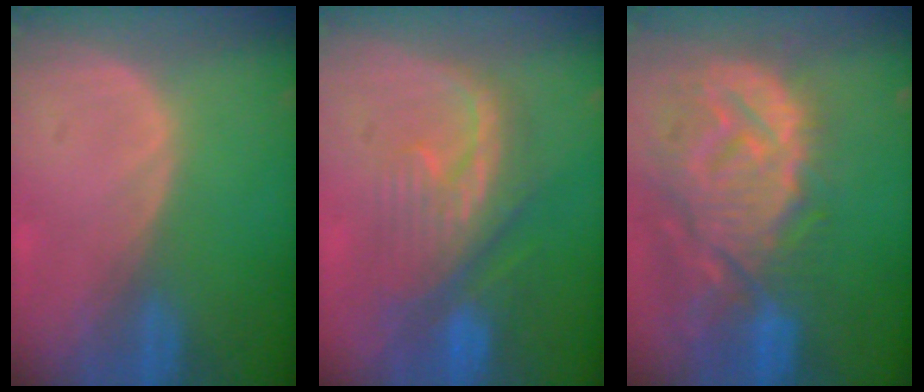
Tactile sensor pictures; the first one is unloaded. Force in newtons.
{"total": 8.5, "press": 8.3, "slide": 1.5}
{"total": 14.1, "press": 12.2, "slide": 7.1}